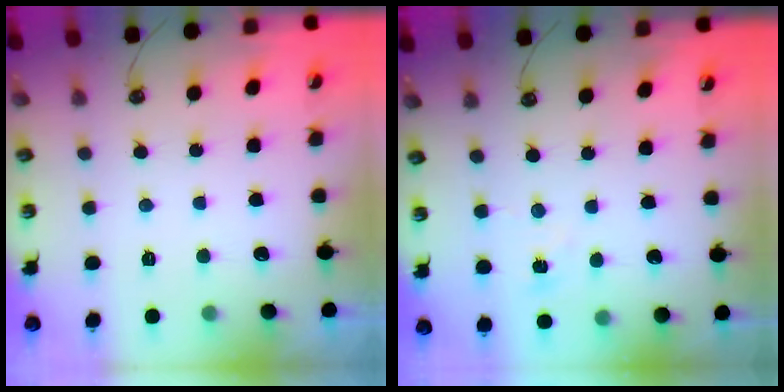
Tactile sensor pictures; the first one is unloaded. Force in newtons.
{"total": 3.7, "press": 3.7, "slide": 0.4}